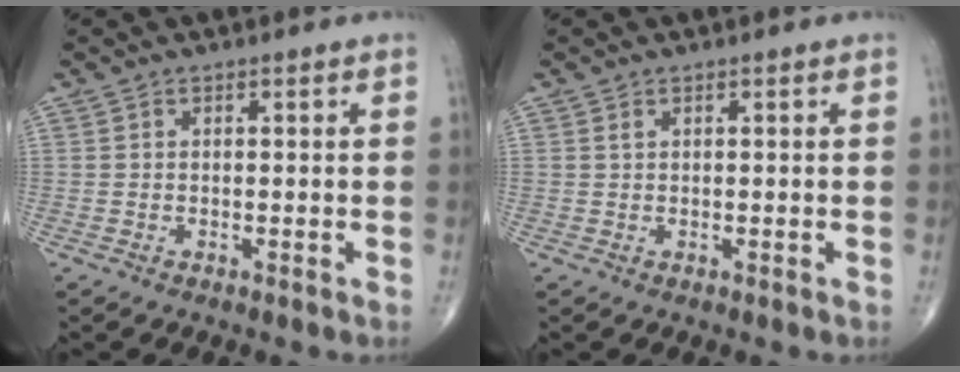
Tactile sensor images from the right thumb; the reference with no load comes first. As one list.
[{"total": 0.5, "force": [0.3, 0.3, 0.3], "torque": [-0.006, 0.003, 0.008]}]